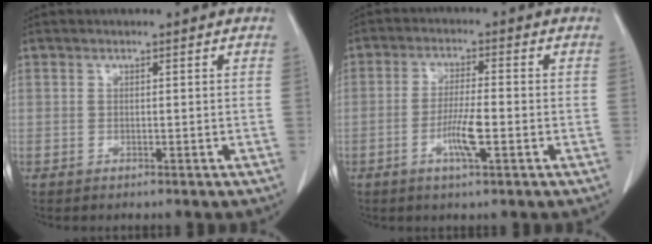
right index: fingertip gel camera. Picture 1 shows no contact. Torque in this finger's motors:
{"motor_torque": [-0.14, 0.00, -0.04, 0.01]}